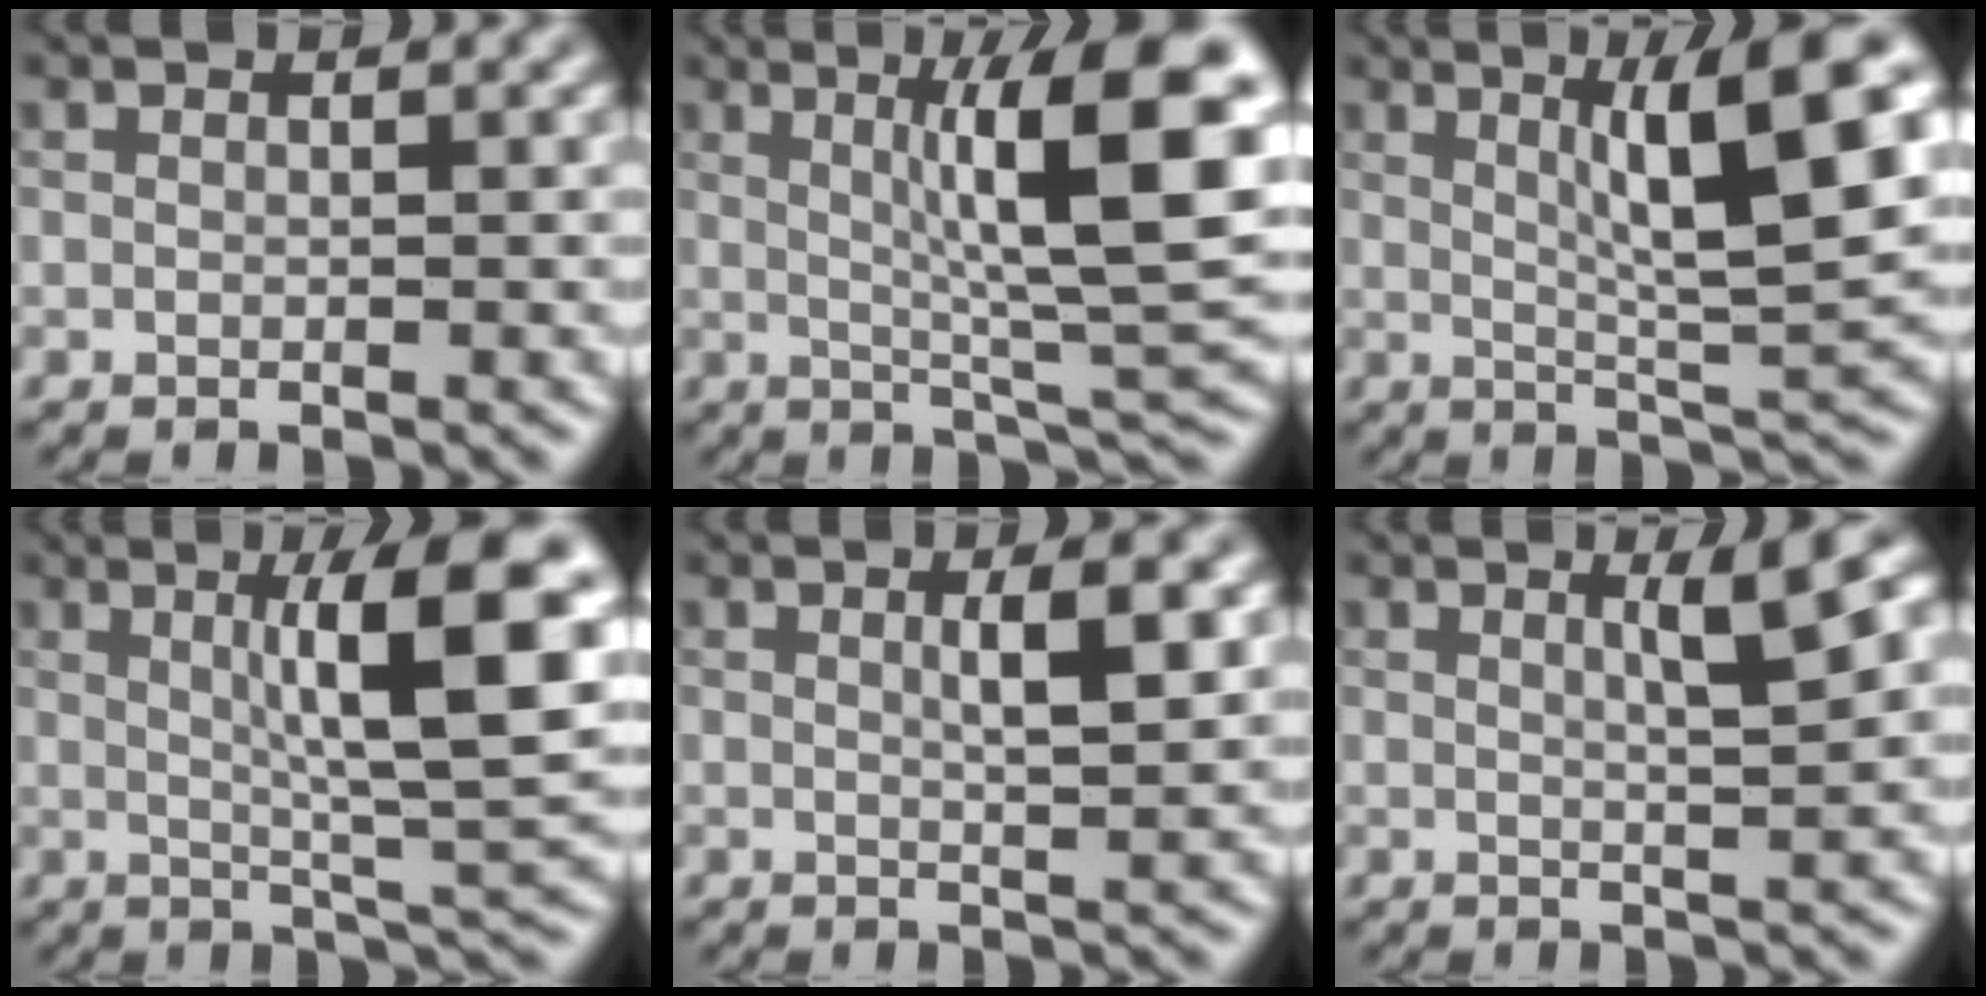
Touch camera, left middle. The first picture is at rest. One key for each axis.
{"total": 11.3, "fx": 2.3, "fy": 1.9, "fz": 10.8, "tx": -0.147, "ty": 0.011, "tz": 0.038}
{"total": 9.6, "fx": 3.0, "fy": 1.5, "fz": 9.0, "tx": -0.120, "ty": 0.004, "tz": 0.053}
{"total": 10.1, "fx": 2.1, "fy": 1.5, "fz": 9.7, "tx": -0.131, "ty": 0.004, "tz": 0.035}
{"total": 3.0, "fx": 0.8, "fy": 0.6, "fz": 2.8, "tx": -0.037, "ty": 0.004, "tz": 0.010}
{"total": 3.2, "fx": 1.3, "fy": 0.4, "fz": 2.9, "tx": -0.036, "ty": 0.006, "tz": 0.019}